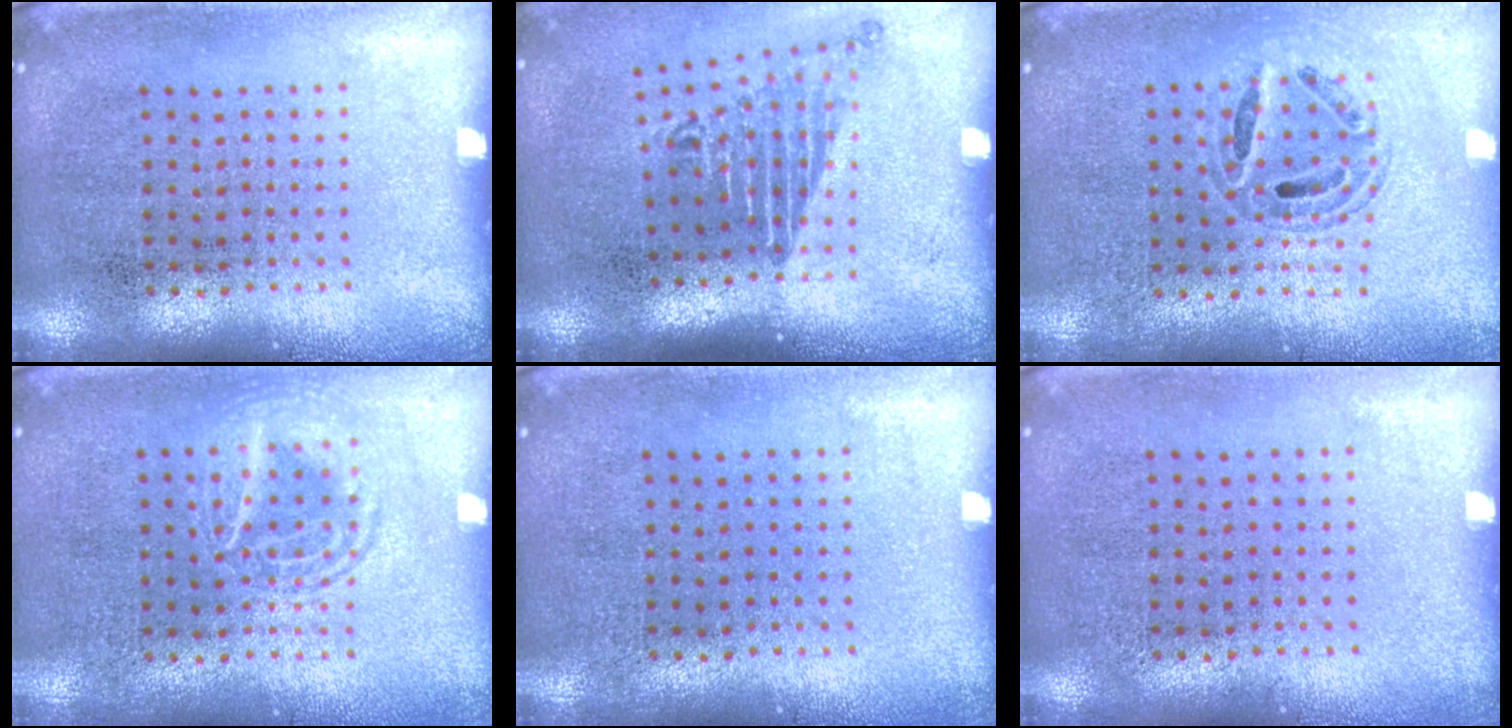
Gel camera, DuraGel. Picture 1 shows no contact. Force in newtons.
{"total": 1.6, "press": 1.1, "slide": 1.2}
{"total": 0.6, "press": 0.6, "slide": 0.2}
{"total": 1.3, "press": 1.3, "slide": 0.1}
{"total": 0.0}
{"total": 0.0}